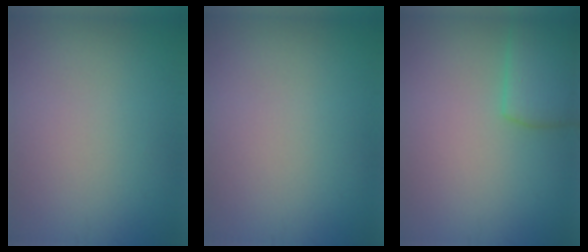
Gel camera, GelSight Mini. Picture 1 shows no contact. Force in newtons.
{"total": 0.0}
{"total": 3.9, "press": 3.9, "slide": 0.3}